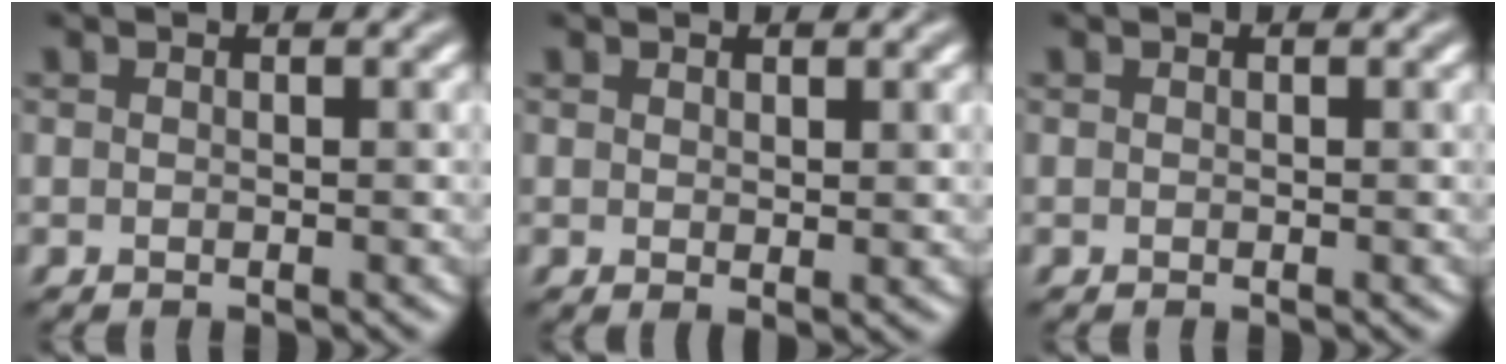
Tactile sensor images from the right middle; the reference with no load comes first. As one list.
[{"total": 0.9, "force": [0.6, 0.3, 0.7], "torque": [-0.011, -0.002, 0.012]}, {"total": 0.0}]